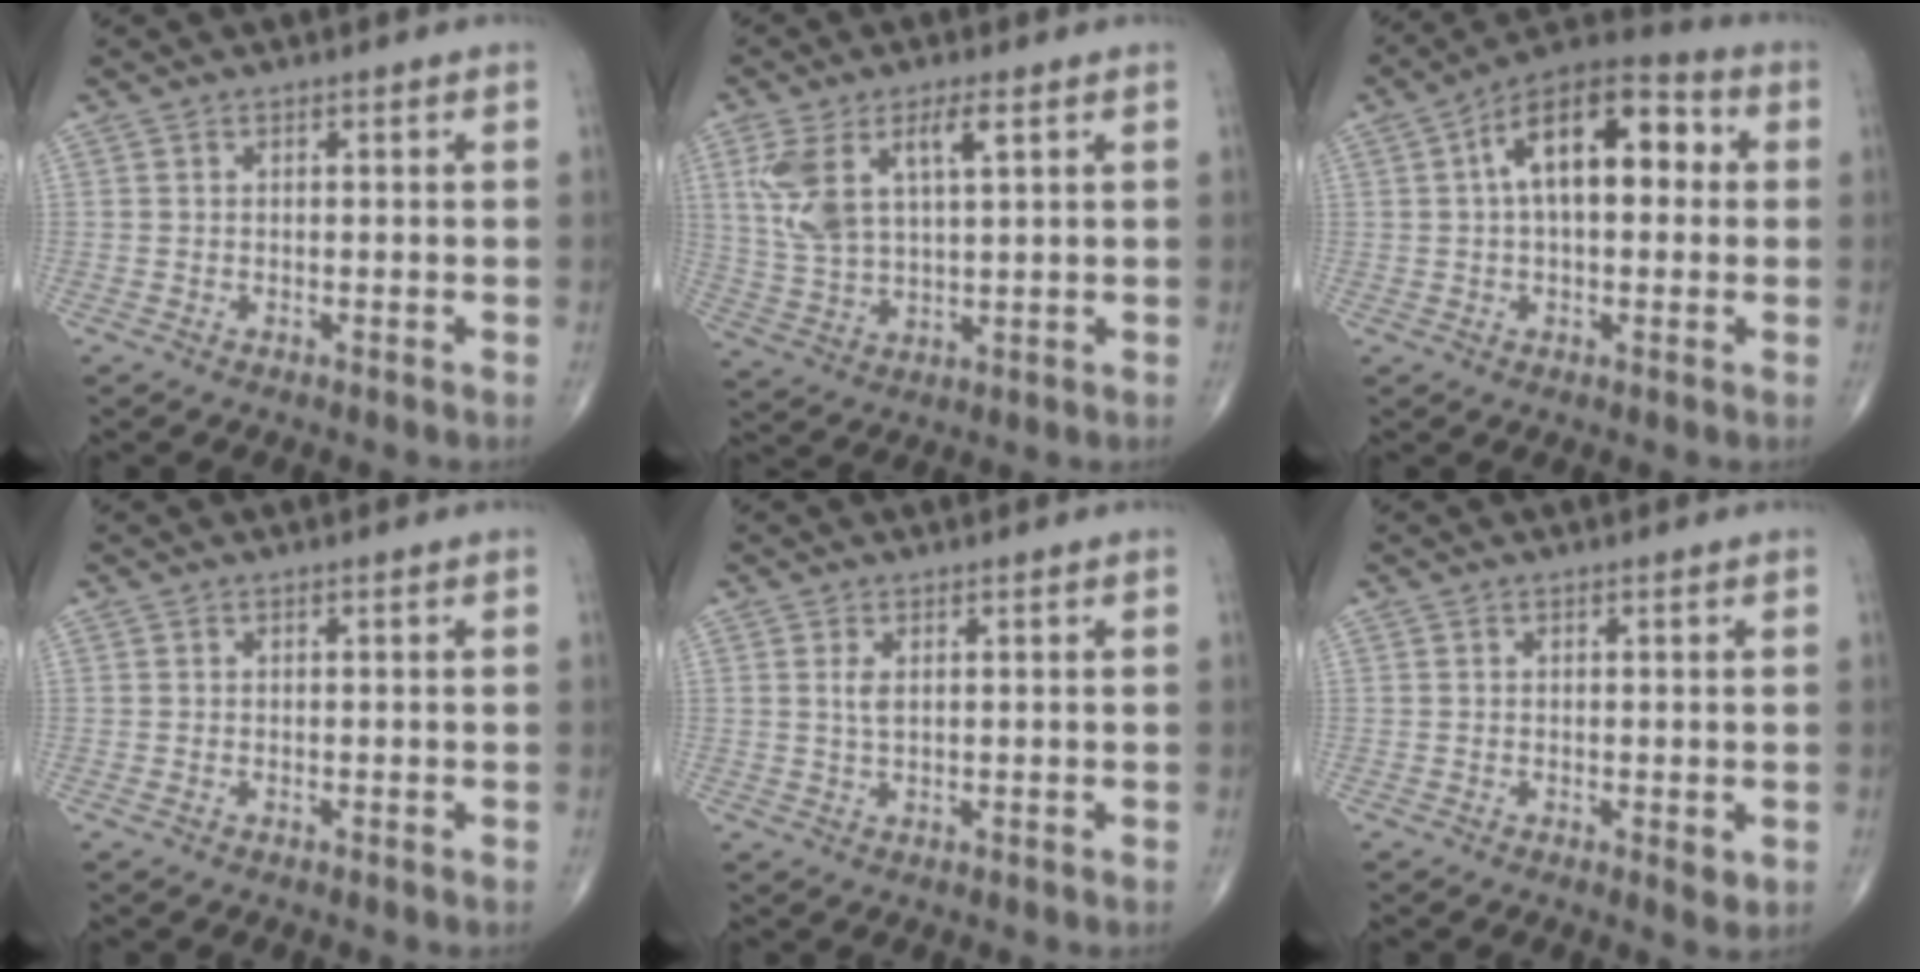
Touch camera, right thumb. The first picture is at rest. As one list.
[{"total": 11.2, "force": [4.1, 4.7, 9.3], "torque": [-0.193, -0.003, 0.088]}, {"total": 15.7, "force": [2.8, 8.1, 13.1], "torque": [-0.187, 0.038, 0.035]}, {"total": 0.0}, {"total": 1.8, "force": [0.6, 0.8, 1.5], "torque": [-0.030, -0.001, 0.015]}, {"total": 1.6, "force": [-0.2, 0.6, 1.5], "torque": [-0.021, -0.006, -0.002]}]